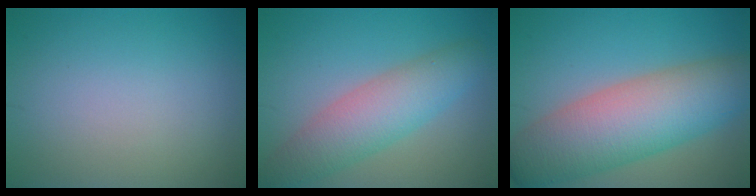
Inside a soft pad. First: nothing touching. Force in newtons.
{"total": 5.7, "press": 5.7, "slide": 0.1}
{"total": 10.2, "press": 10.2, "slide": 0.4}